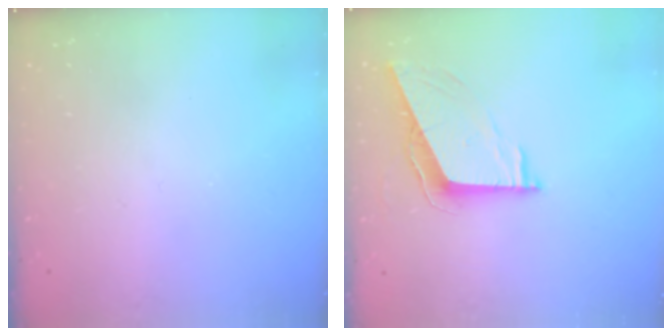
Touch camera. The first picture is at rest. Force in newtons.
{"total": 8.5, "press": 8.2, "slide": 2.2}